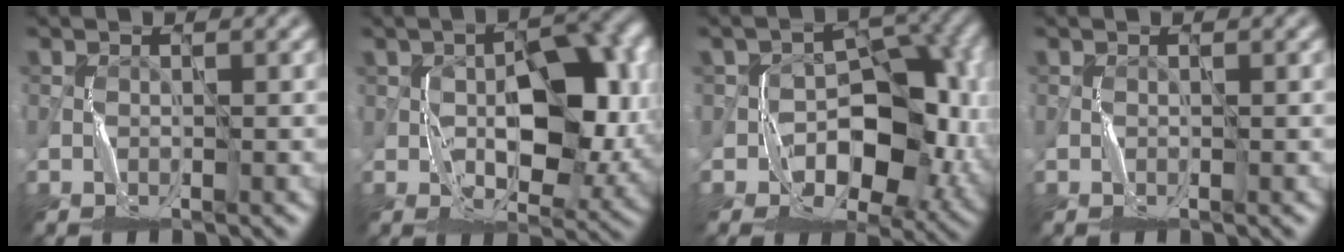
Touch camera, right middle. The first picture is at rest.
{"total": 9.4, "force": [-0.5, 5.1, 7.9], "torque": [-0.108, 0.007, -0.007]}
{"total": 9.6, "force": [-2.3, 6.5, 6.6], "torque": [-0.071, -0.004, -0.040]}
{"total": 0.0}